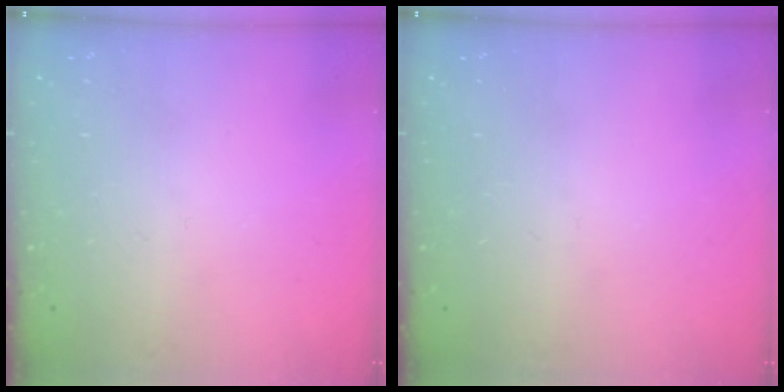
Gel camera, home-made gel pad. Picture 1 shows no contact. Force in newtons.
{"total": 0.0}